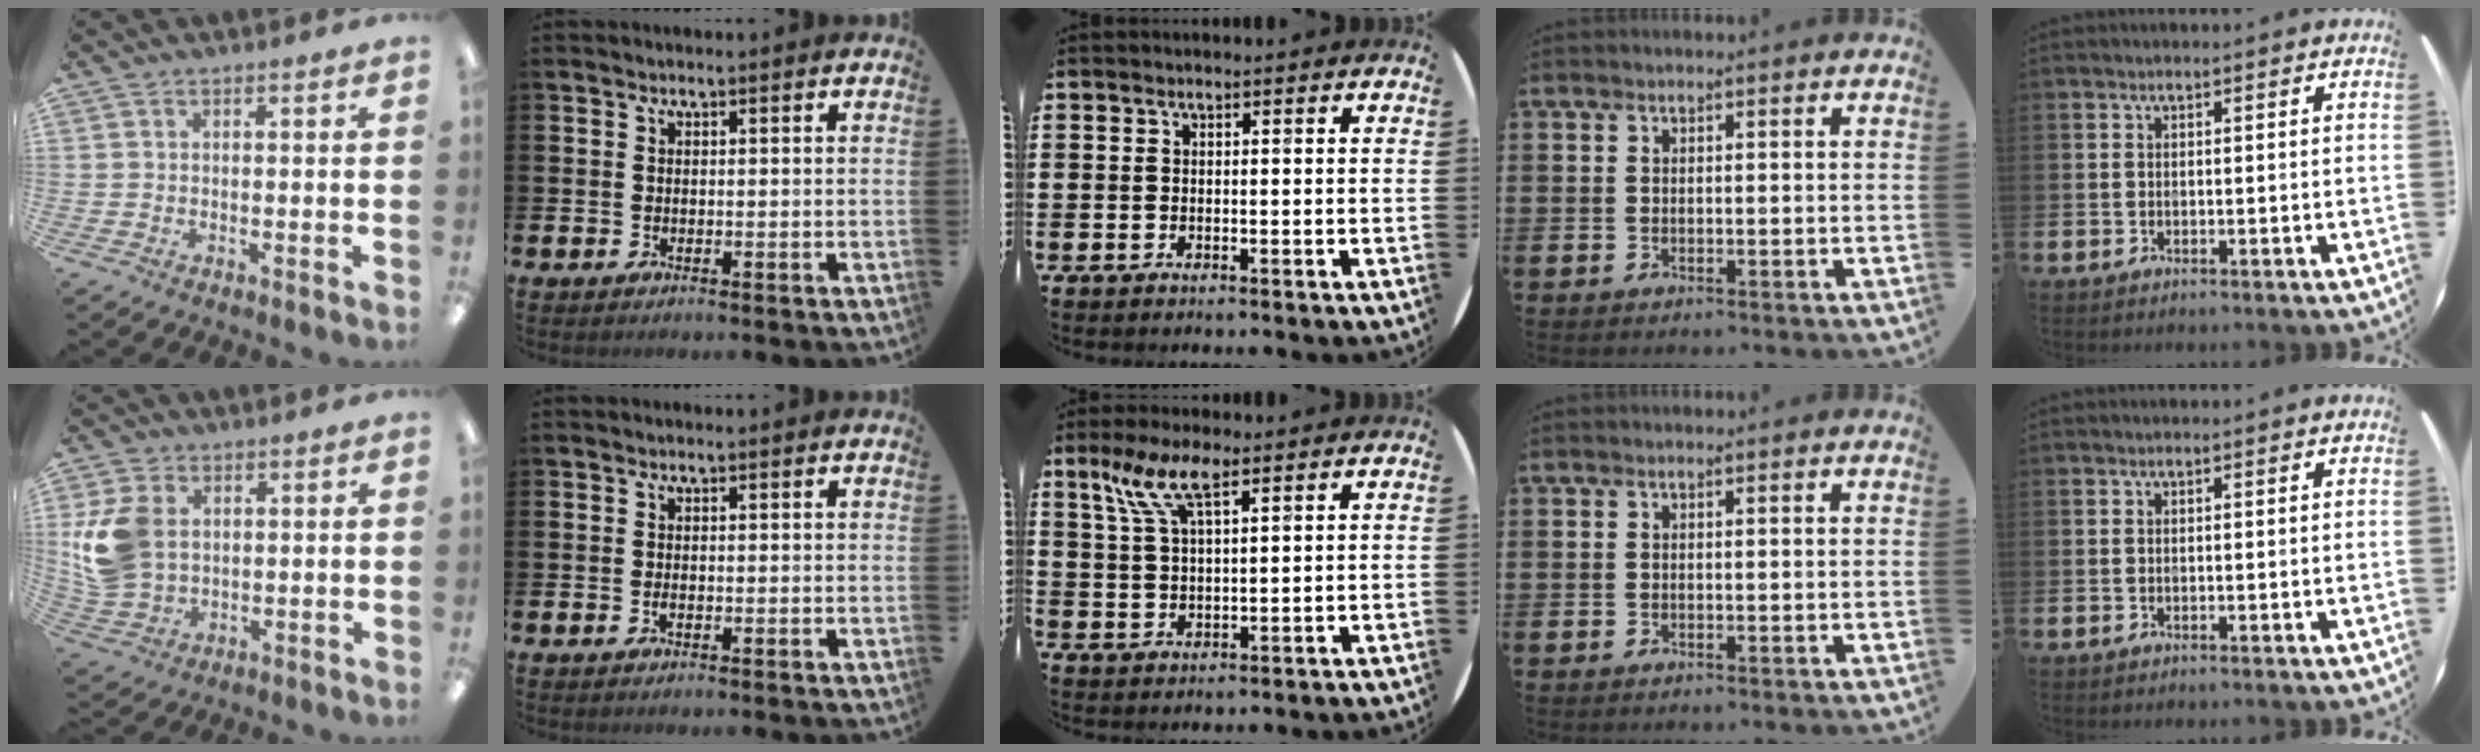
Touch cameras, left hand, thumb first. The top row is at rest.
{"thumb": {"total": 11.9, "force": [2.3, 9.0, 7.4], "torque": [-0.172, 0.010, 0.045]}, "index": {"total": 0.7, "force": [-0.3, 0.2, 0.6], "torque": [-0.019, 0.003, -0.004]}, "middle": {"total": 7.0, "force": [4.5, 2.1, 4.9], "torque": [-0.109, 0.004, 0.079]}}